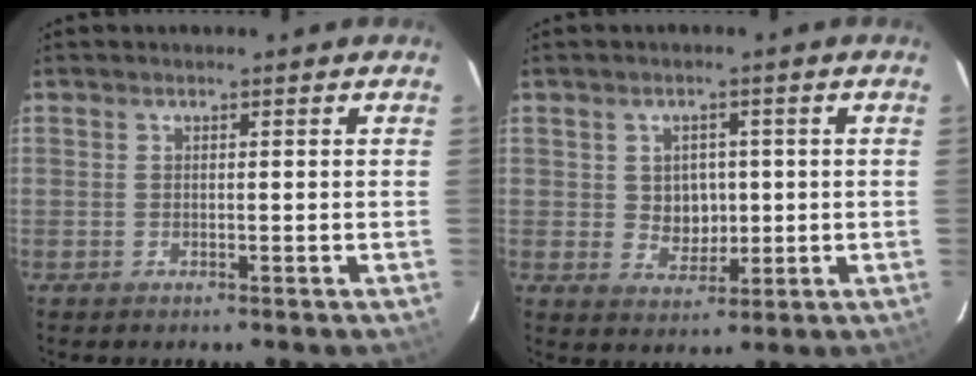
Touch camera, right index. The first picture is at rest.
{"total": 5.0, "force": [0.4, 4.5, 2.1], "torque": [-0.037, 0.005, 0.015]}